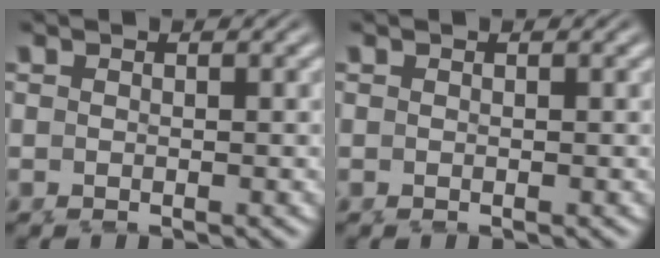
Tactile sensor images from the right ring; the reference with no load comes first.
{"total": 0.0}